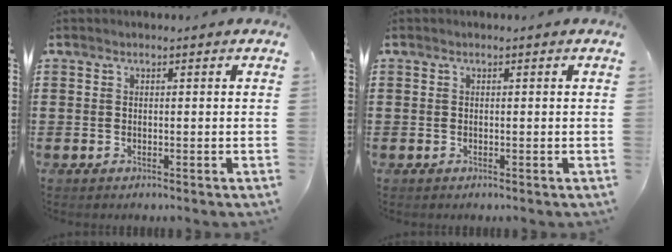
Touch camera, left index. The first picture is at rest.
{"total": 0.0}